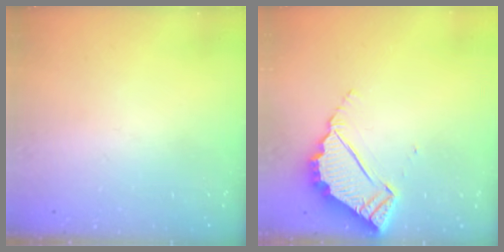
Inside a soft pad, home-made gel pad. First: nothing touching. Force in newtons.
{"total": 4.9, "press": 4.9, "slide": 0.2}